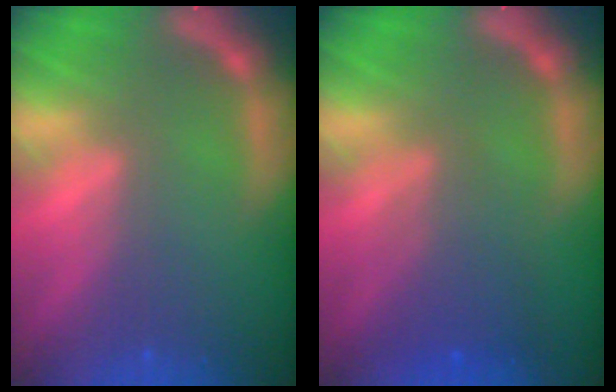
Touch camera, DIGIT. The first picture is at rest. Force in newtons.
{"total": 3.4}